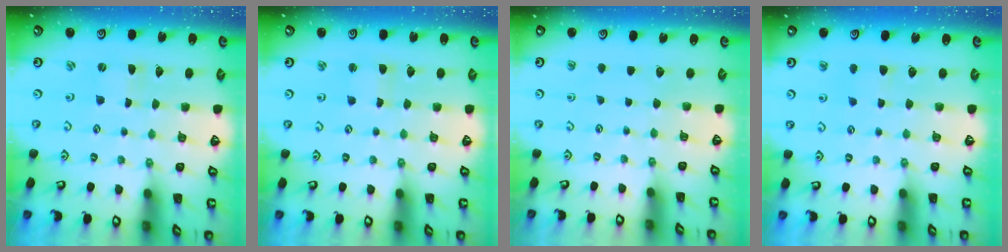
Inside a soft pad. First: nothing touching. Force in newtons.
{"total": 2.3, "press": 2.3, "slide": 0.4}
{"total": 0.0}
{"total": 4.0, "press": 3.9, "slide": 0.5}